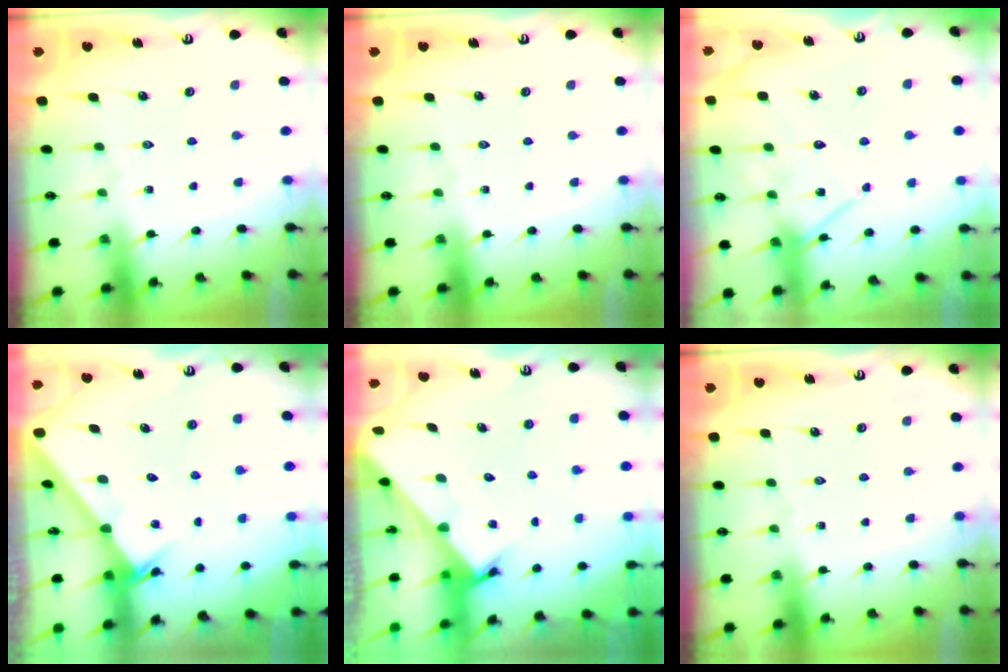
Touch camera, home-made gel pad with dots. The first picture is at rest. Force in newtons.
{"total": 0.0}
{"total": 13.1, "press": 13.1, "slide": 1.1}
{"total": 2.2, "press": 2.2, "slide": 0.2}
{"total": 2.4, "press": 2.3, "slide": 0.3}
{"total": 0.0}